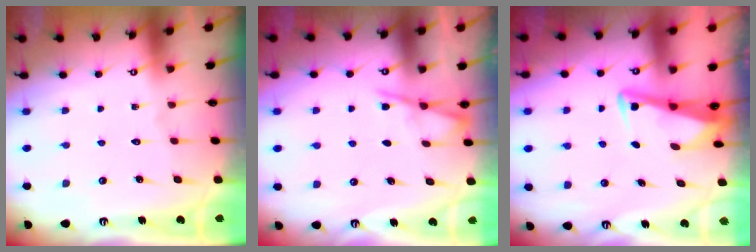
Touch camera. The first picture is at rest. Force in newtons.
{"total": 3.8, "press": 3.7, "slide": 0.7}
{"total": 3.4, "press": 3.4, "slide": 0.3}